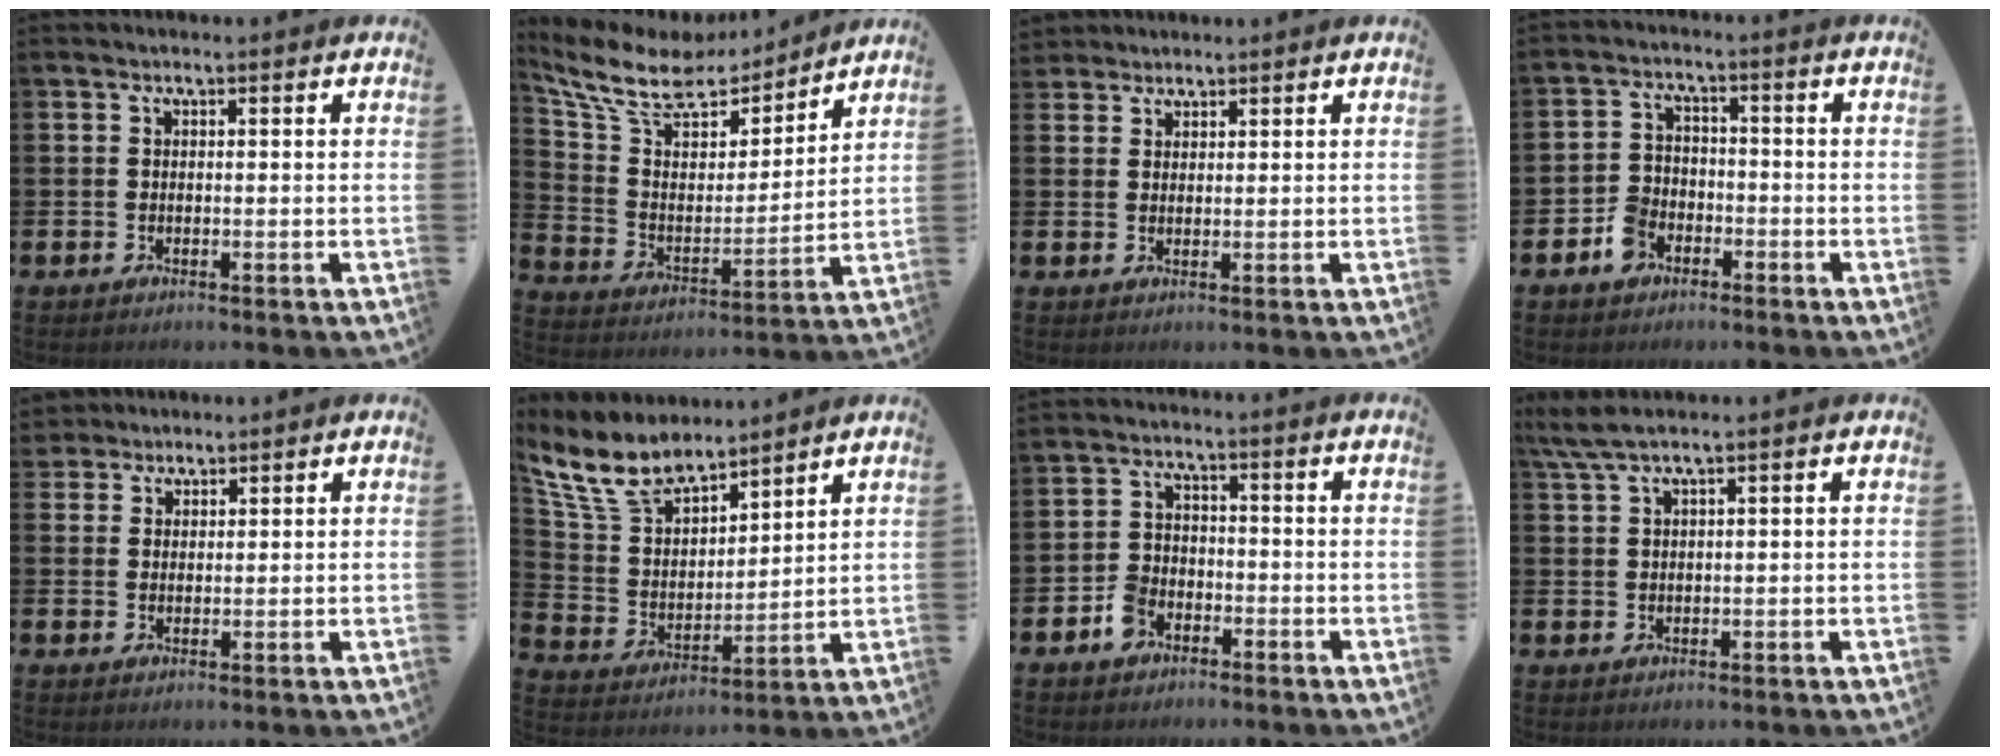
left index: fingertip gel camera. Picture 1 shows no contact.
{"total": 10.4, "force": [9.1, 4.0, 3.2], "torque": [-0.117, -0.058, 0.161]}
{"total": 2.7, "force": [2.5, 1.0, -0.1], "torque": [0.006, -0.007, 0.045]}
{"total": 4.0, "force": [-2.6, 2.6, 1.4], "torque": [-0.033, 0.014, -0.049]}
{"total": 3.3, "force": [3.0, 1.1, -0.4], "torque": [0.006, -0.012, 0.057]}
{"total": 9.6, "force": [8.1, 3.8, 3.3], "torque": [-0.110, -0.039, 0.151]}
{"total": 3.6, "force": [-2.4, 2.2, 1.4], "torque": [-0.031, 0.012, -0.045]}
{"total": 3.0, "force": [2.2, 0.0, 2.1], "torque": [-0.049, 0.003, 0.042]}